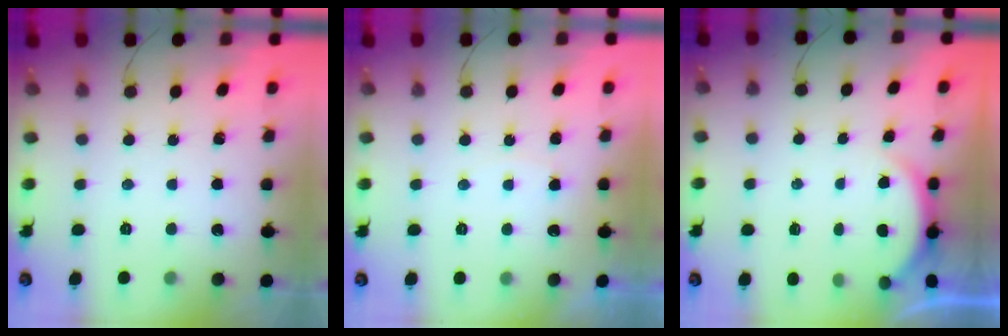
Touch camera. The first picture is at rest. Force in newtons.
{"total": 3.5, "press": 3.5, "slide": 0.4}
{"total": 2.6, "press": 2.5, "slide": 0.6}